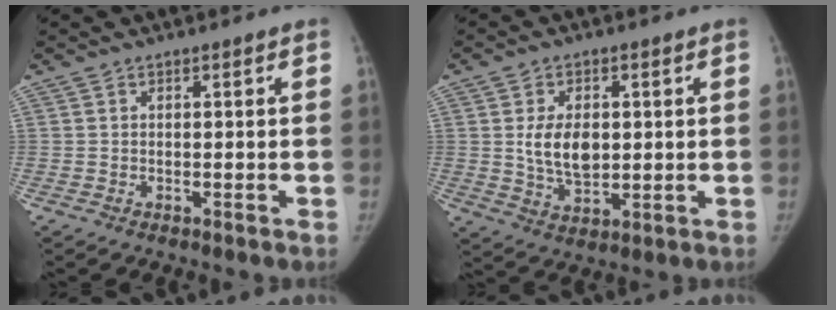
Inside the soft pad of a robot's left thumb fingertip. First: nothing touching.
{"total": 8.5, "force": [1.0, 5.5, 6.4], "torque": [-0.092, -0.012, 0.027]}